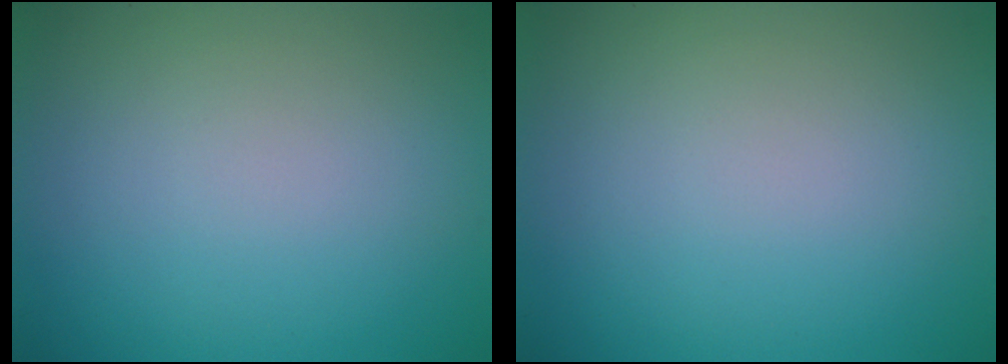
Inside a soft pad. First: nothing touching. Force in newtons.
{"total": 0.0}